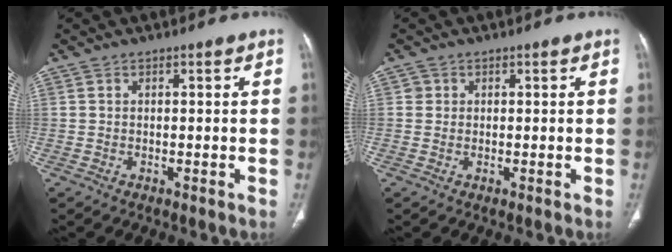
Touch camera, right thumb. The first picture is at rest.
{"total": 1.0, "force": [0.2, 1.0, 0.1], "torque": [0.007, 0.003, 0.003]}